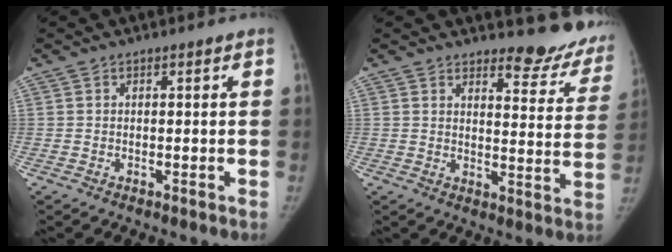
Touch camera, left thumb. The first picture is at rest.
{"total": 12.2, "force": [11.2, 3.9, 3.0], "torque": [0.008, -0.103, 0.114]}